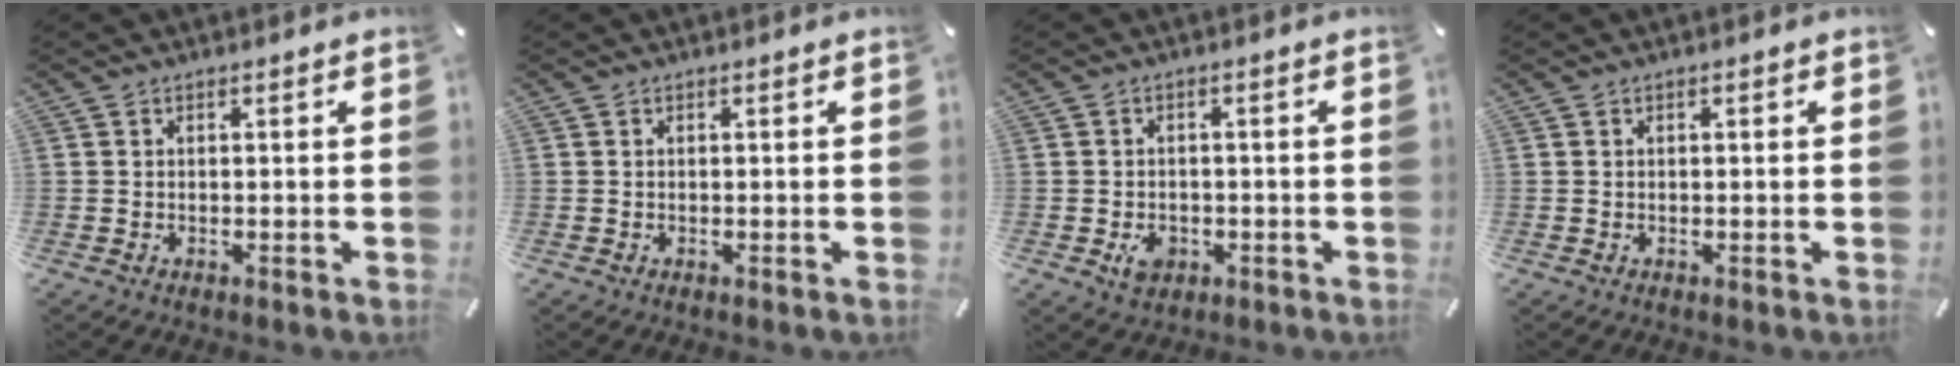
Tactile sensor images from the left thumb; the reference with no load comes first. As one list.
[{"total": 0.0}, {"total": 4.7, "force": [-1.5, 3.6, 2.6], "torque": [-0.033, 0.001, -0.026]}, {"total": 0.6, "force": [0.0, 0.2, 0.6], "torque": [-0.010, 0.001, -0.001]}]